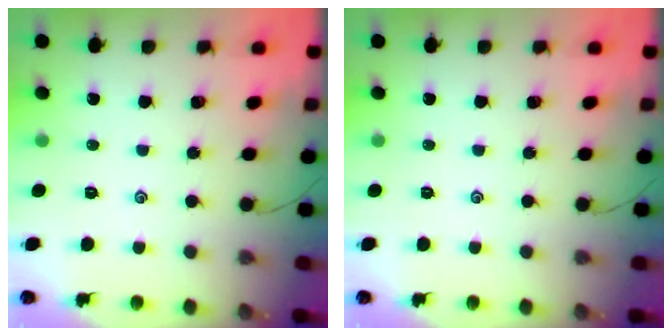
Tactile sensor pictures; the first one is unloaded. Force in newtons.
{"total": 0.0}